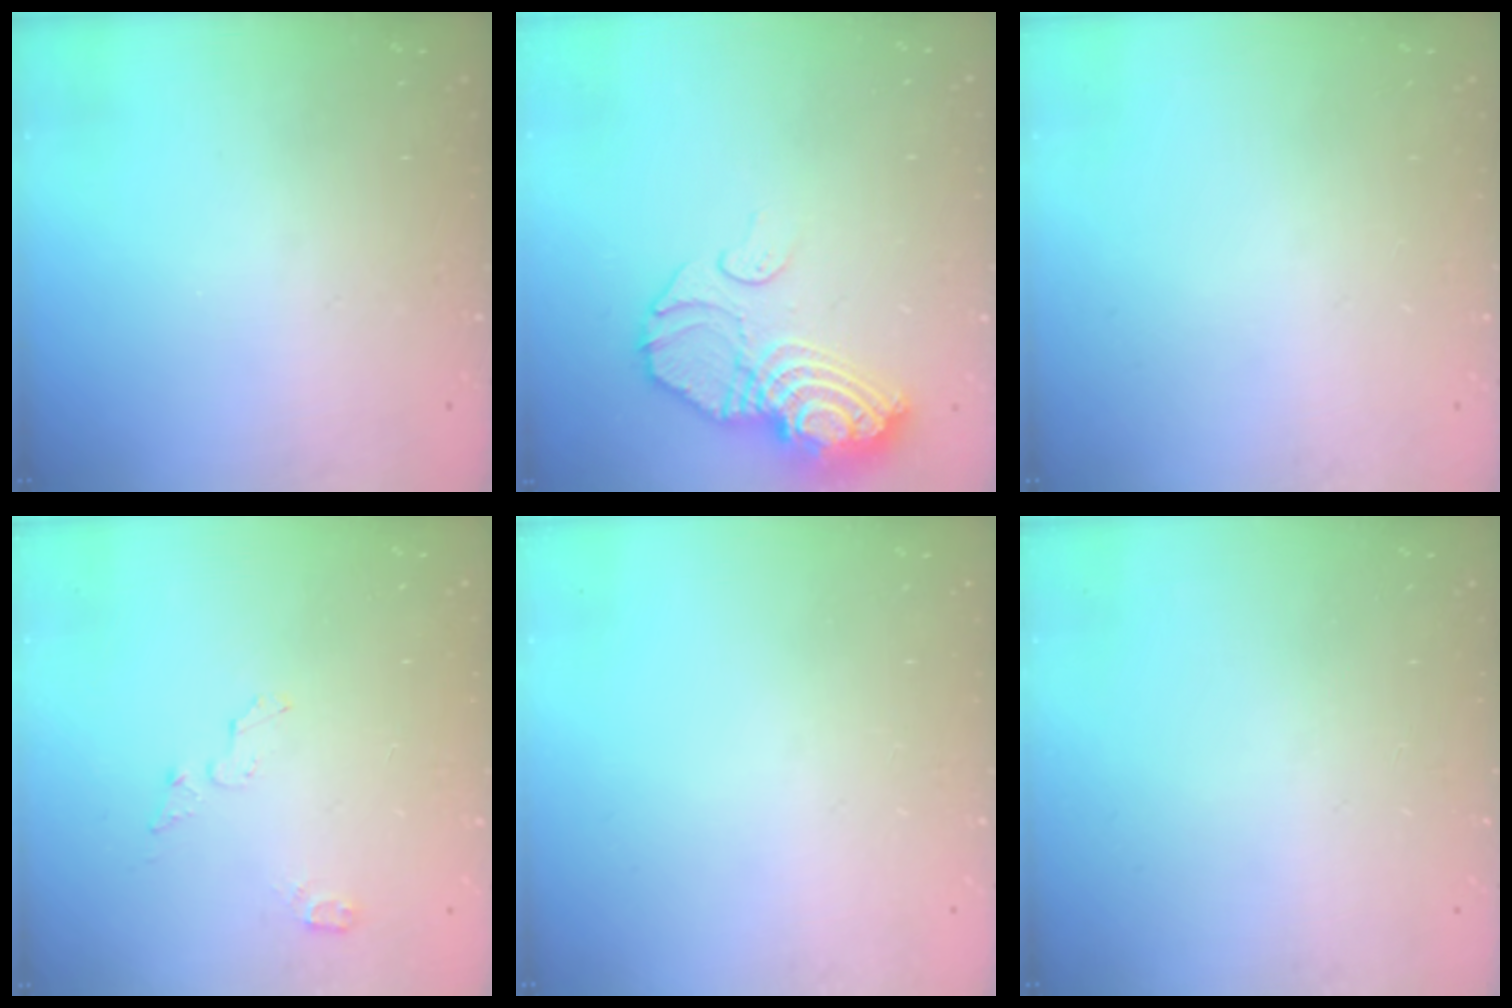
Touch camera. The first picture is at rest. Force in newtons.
{"total": 13.0, "press": 12.9, "slide": 1.1}
{"total": 0.0}
{"total": 4.6, "press": 4.5, "slide": 0.6}
{"total": 0.0}
{"total": 0.0}